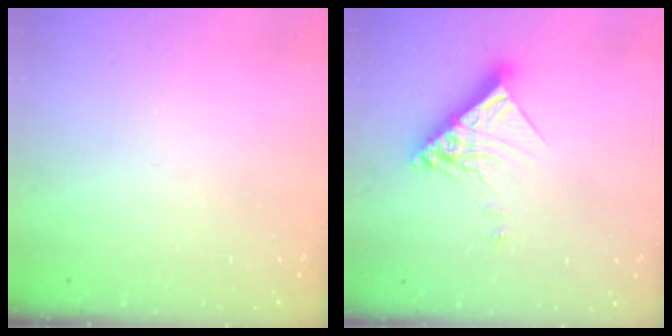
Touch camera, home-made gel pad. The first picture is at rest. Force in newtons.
{"total": 12.3, "press": 12.3, "slide": 0.9}